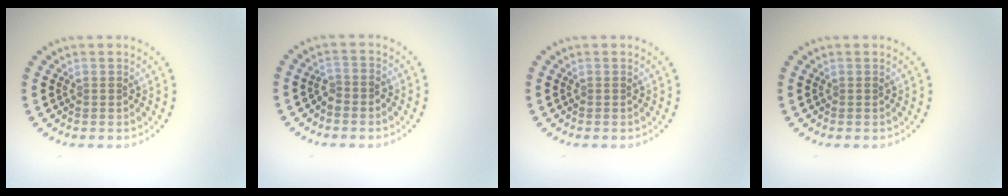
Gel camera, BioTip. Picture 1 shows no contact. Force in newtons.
{"total": 1.4, "press": 1.1, "slide": 0.8}
{"total": 0.0}
{"total": 0.0}